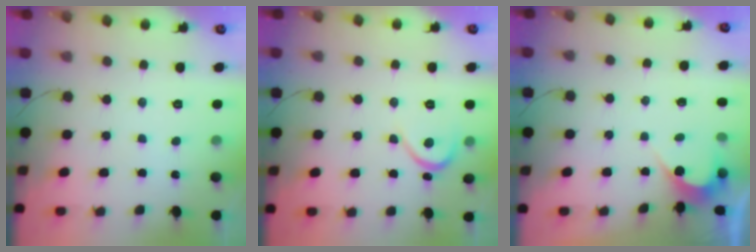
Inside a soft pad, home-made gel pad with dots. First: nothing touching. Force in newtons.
{"total": 3.2, "press": 3.2, "slide": 0.3}
{"total": 2.4, "press": 2.4, "slide": 0.1}